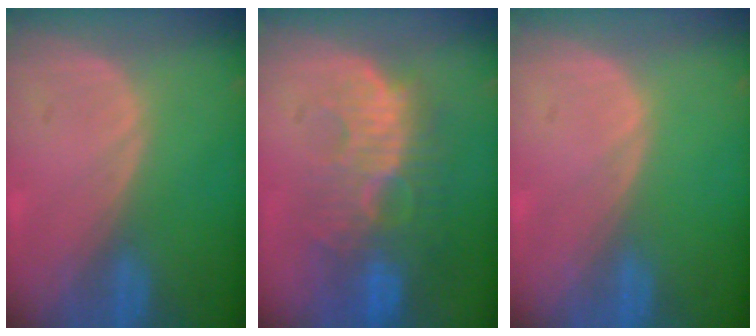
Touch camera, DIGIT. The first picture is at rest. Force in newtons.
{"total": 11.0, "press": 9.7, "slide": 5.3}
{"total": 0.0}